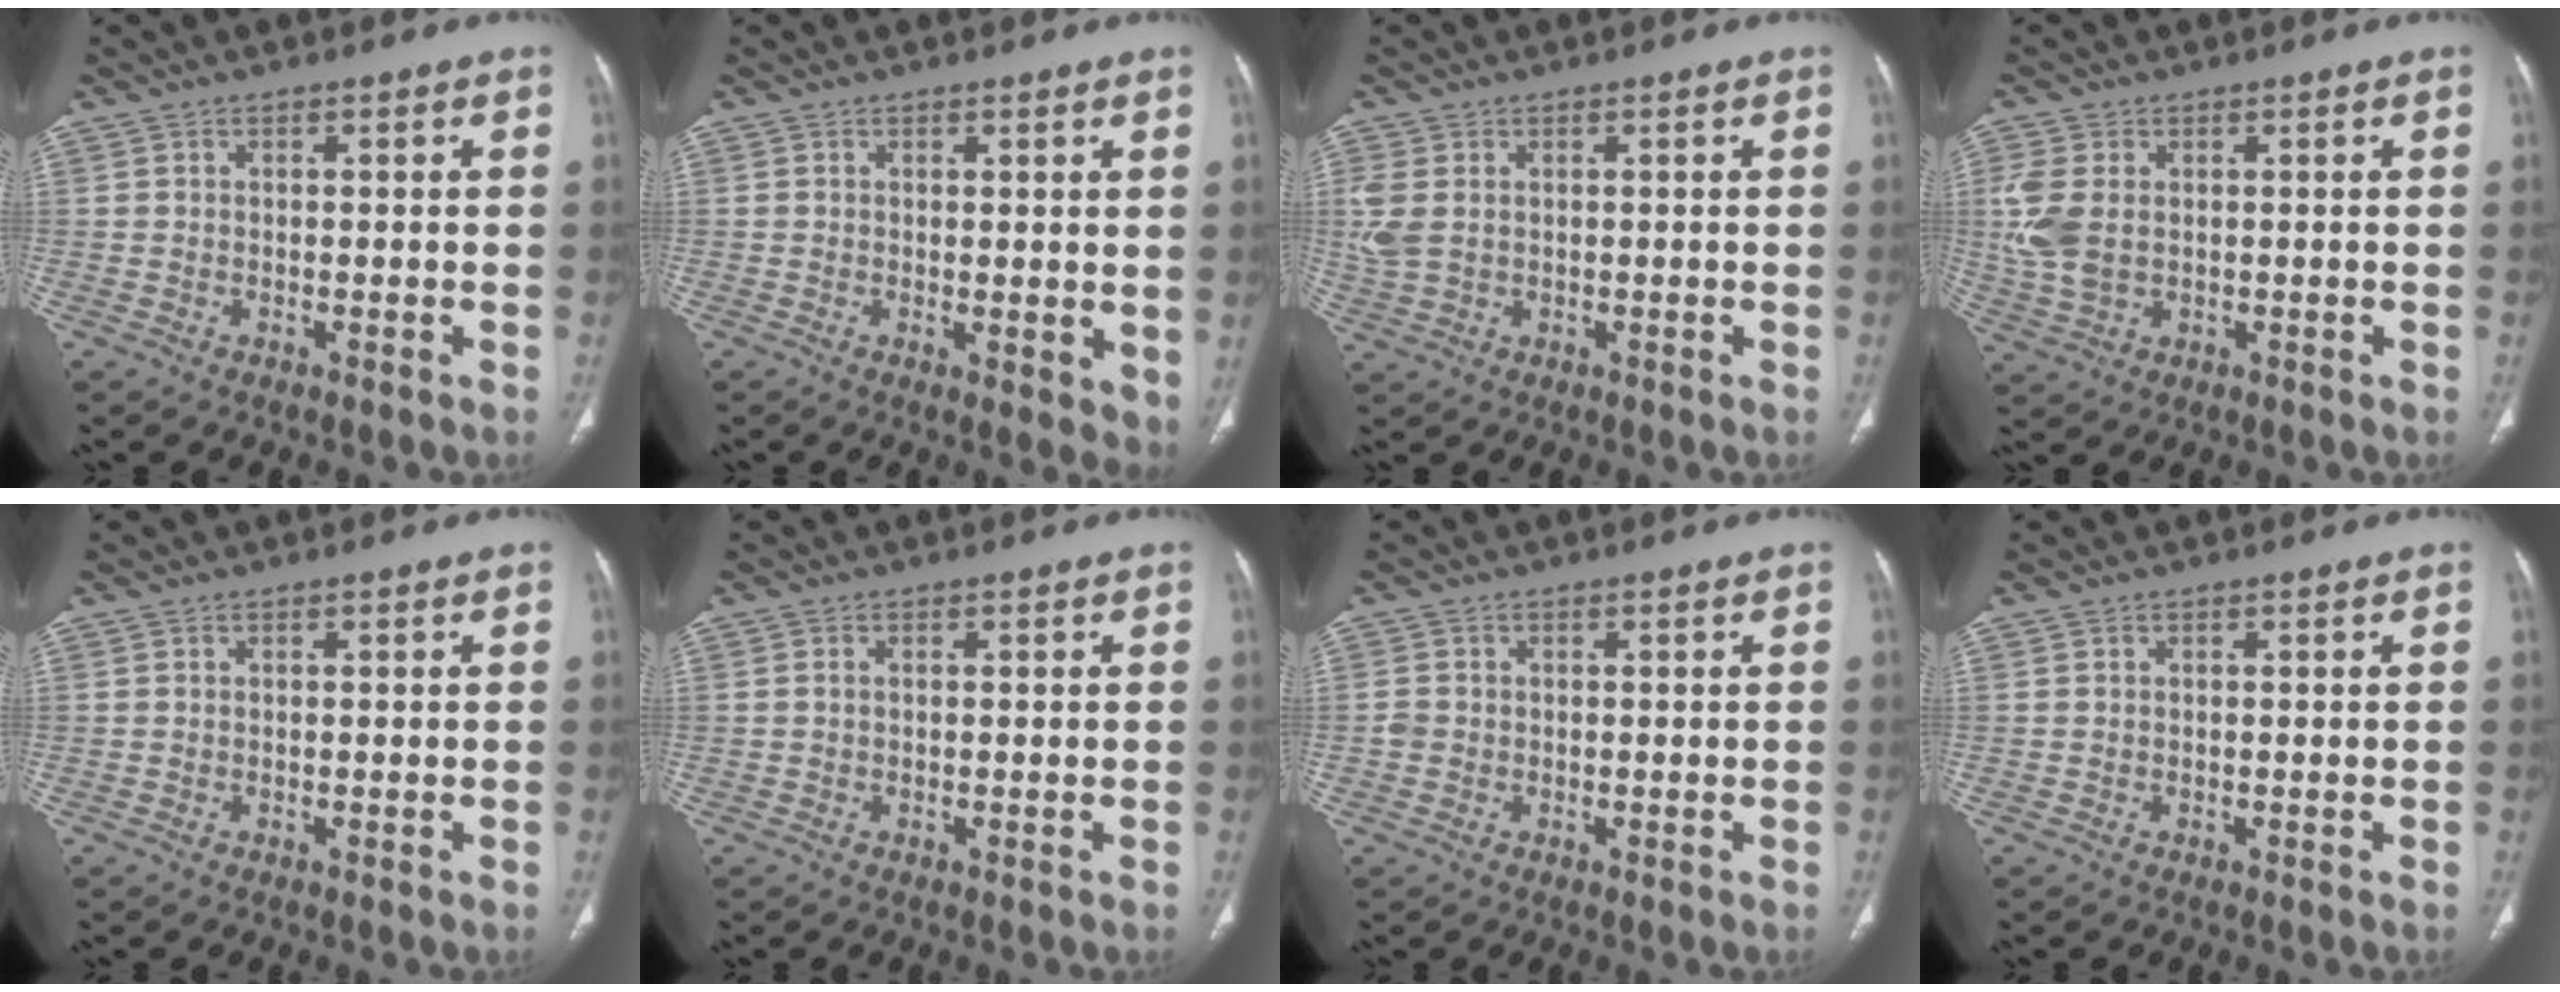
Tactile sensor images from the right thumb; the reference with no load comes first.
{"total": 4.6, "force": [0.6, 1.9, 4.1], "torque": [-0.052, -0.016, 0.011]}
{"total": 4.9, "force": [0.7, 3.5, 3.5], "torque": [-0.101, 0.004, 0.021]}
{"total": 7.0, "force": [0.8, 4.6, 5.2], "torque": [-0.134, 0.000, 0.023]}
{"total": 0.0}
{"total": 0.5, "force": [0.0, 0.4, 0.4], "torque": [-0.010, 0.000, 0.000]}
{"total": 1.7, "force": [-0.2, 1.5, 0.7], "torque": [-0.011, 0.003, -0.006]}
{"total": 0.0}